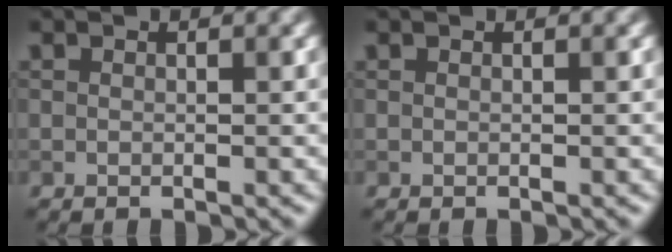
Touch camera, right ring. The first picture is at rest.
{"total": 0.0}